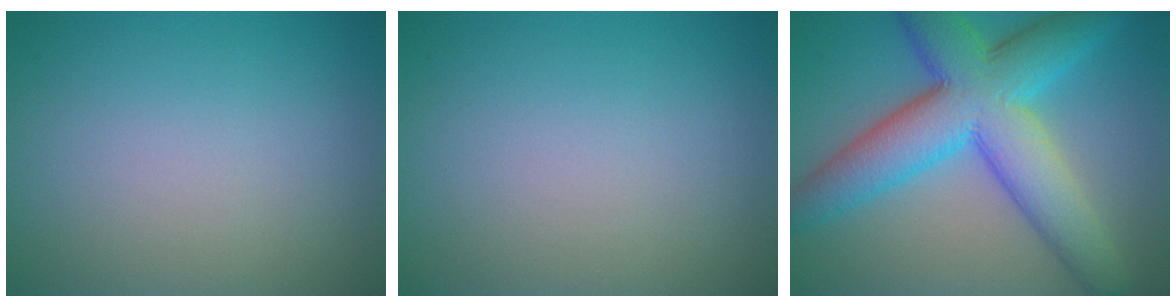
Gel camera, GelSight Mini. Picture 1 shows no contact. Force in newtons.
{"total": 0.0}
{"total": 10.8, "press": 10.8, "slide": 0.1}